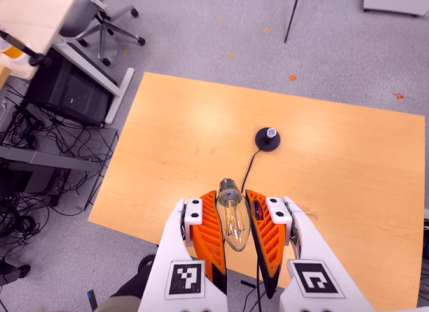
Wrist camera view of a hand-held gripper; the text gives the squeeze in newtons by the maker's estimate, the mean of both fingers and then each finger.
{"total": 21.7, "left": 23.8, "right": 19.5}